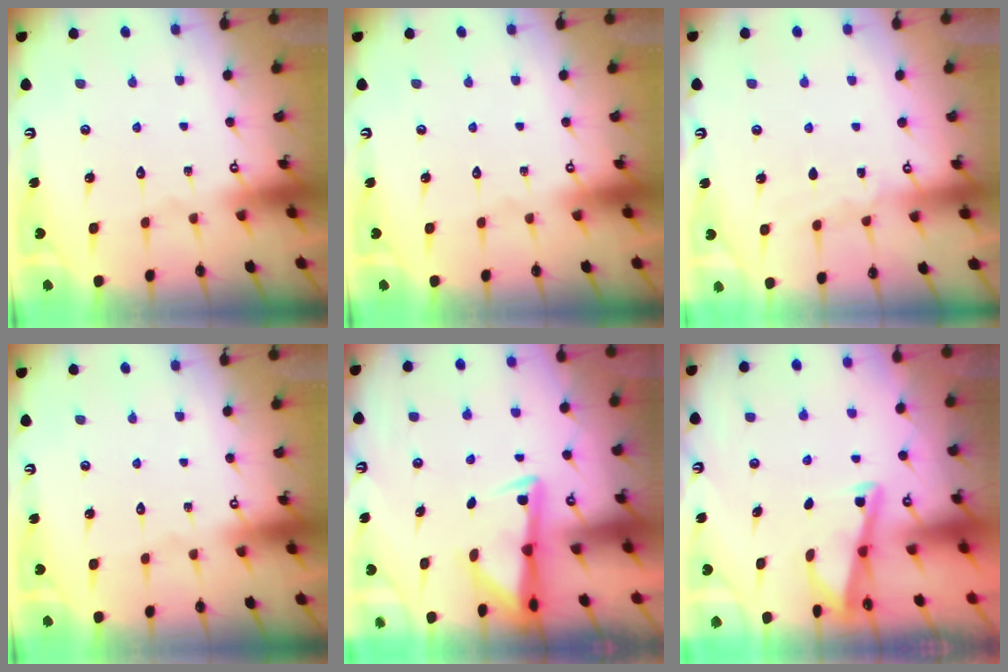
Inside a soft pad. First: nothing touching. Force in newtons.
{"total": 0.0}
{"total": 4.0, "press": 4.0, "slide": 0.6}
{"total": 0.0}
{"total": 2.9, "press": 2.8, "slide": 0.5}
{"total": 2.9, "press": 2.9, "slide": 0.3}